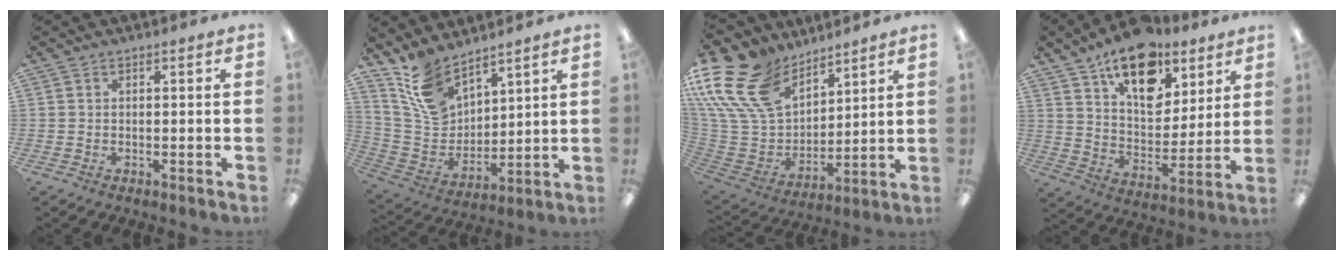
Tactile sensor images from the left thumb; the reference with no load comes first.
{"total": 13.0, "force": [9.9, 6.8, 5.0], "torque": [-0.122, -0.051, 0.196]}
{"total": 21.6, "force": [12.8, 13.7, 10.7], "torque": [-0.248, -0.070, 0.239]}
{"total": 19.0, "force": [12.0, 10.6, 10.1], "torque": [-0.148, -0.064, 0.210]}